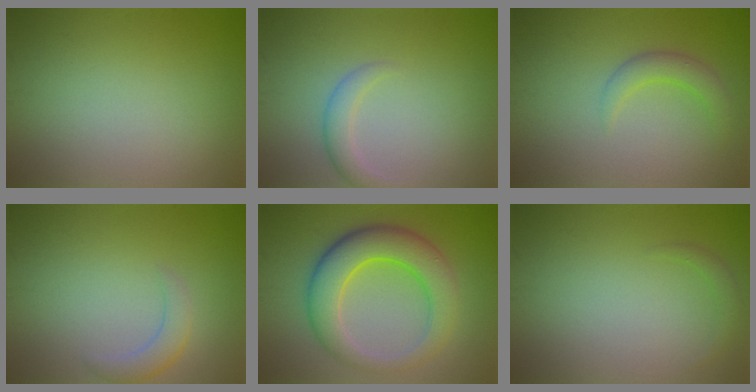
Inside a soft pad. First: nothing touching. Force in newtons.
{"total": 2.0, "press": 2.0, "slide": 0.1}
{"total": 2.4, "press": 2.4, "slide": 0.3}
{"total": 2.2, "press": 2.1, "slide": 0.2}
{"total": 7.9, "press": 7.9, "slide": 0.0}
{"total": 1.1, "press": 1.1, "slide": 0.1}